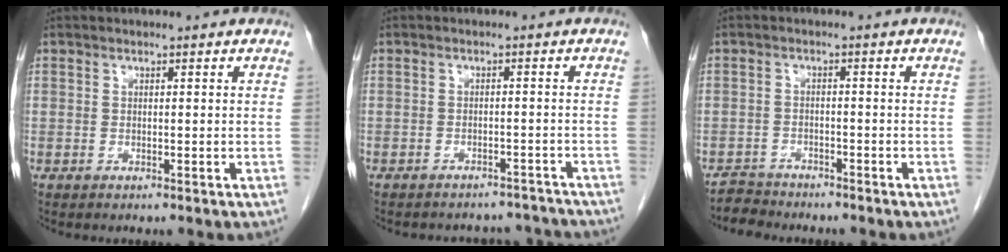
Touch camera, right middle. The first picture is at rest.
{"total": 8.9, "force": [-8.4, 2.8, 0.5], "torque": [-0.005, 0.023, -0.088]}
{"total": 3.1, "force": [-3.0, 0.9, -0.5], "torque": [0.008, -0.005, -0.054]}